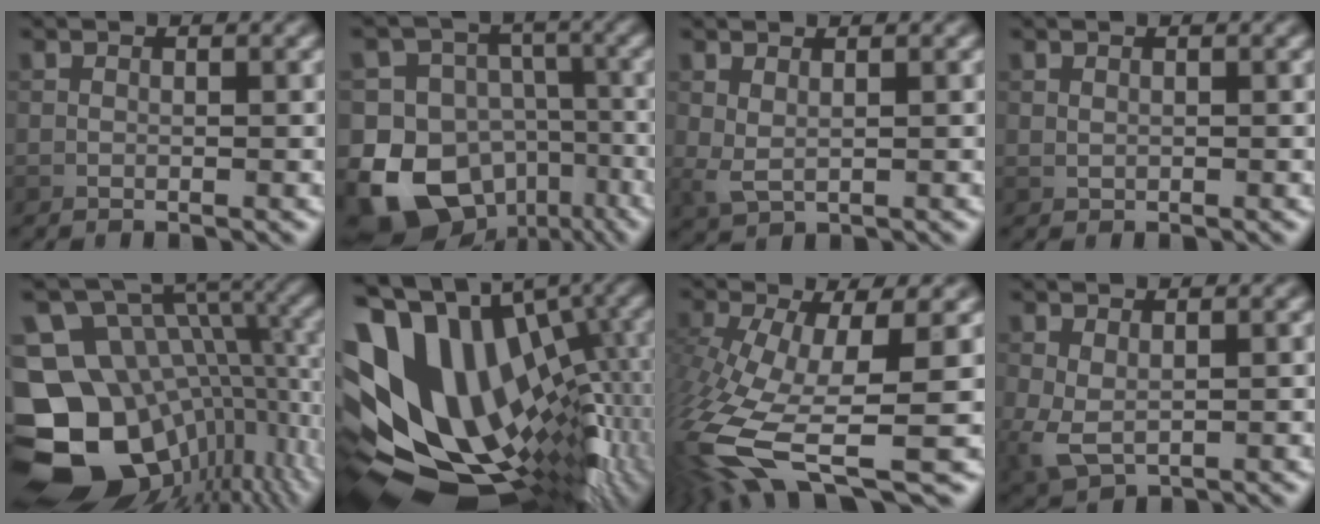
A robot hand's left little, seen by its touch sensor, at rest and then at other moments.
{"total": 12.8, "force": [-6.0, 10.1, 5.0], "torque": [-0.097, -0.013, -0.107]}
{"total": 1.6, "force": [0.7, 0.7, 1.3], "torque": [-0.033, -0.003, 0.019]}
{"total": 0.0}
{"total": 16.3, "force": [-4.4, 12.0, 10.0], "torque": [-0.203, -0.024, -0.059]}
{"total": 17.9, "force": [0.9, 11.1, 14.0], "torque": [-0.255, -0.014, 0.028]}
{"total": 13.1, "force": [-4.5, 4.6, 11.4], "torque": [-0.255, -0.029, -0.073]}
{"total": 3.0, "force": [0.0, 1.8, 2.4], "torque": [-0.067, -0.007, 0.005]}